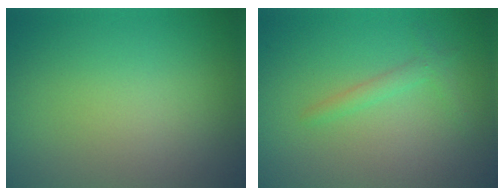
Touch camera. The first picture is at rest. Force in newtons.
{"total": 1.4, "press": 1.4, "slide": 0.1}